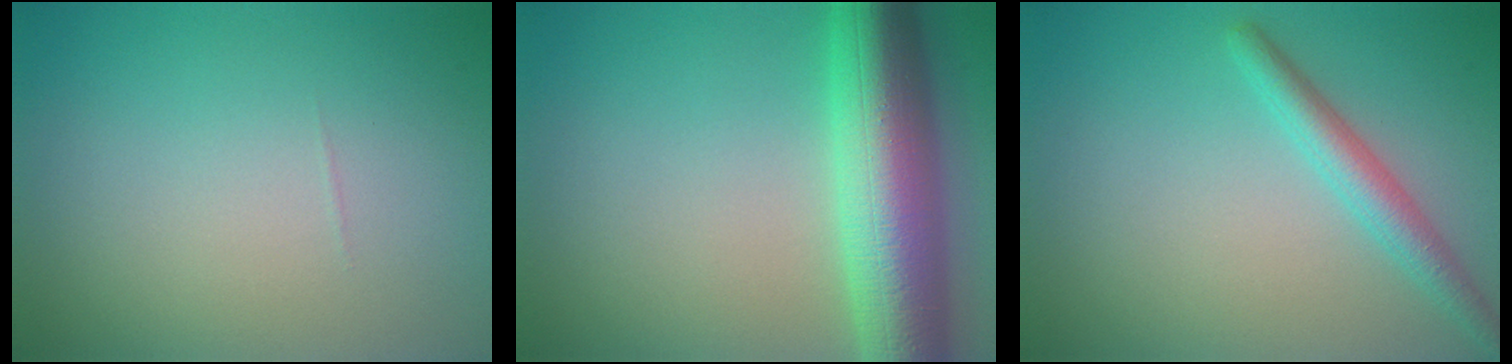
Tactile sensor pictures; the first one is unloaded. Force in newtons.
{"total": 9.9, "press": 9.9, "slide": 0.3}
{"total": 2.8, "press": 2.8, "slide": 0.1}